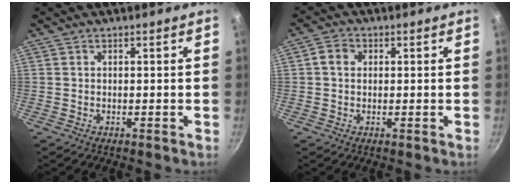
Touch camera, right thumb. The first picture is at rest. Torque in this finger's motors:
{"motor_torque": [-0.58, 0.71, 0.51, -0.30, 0.02]}